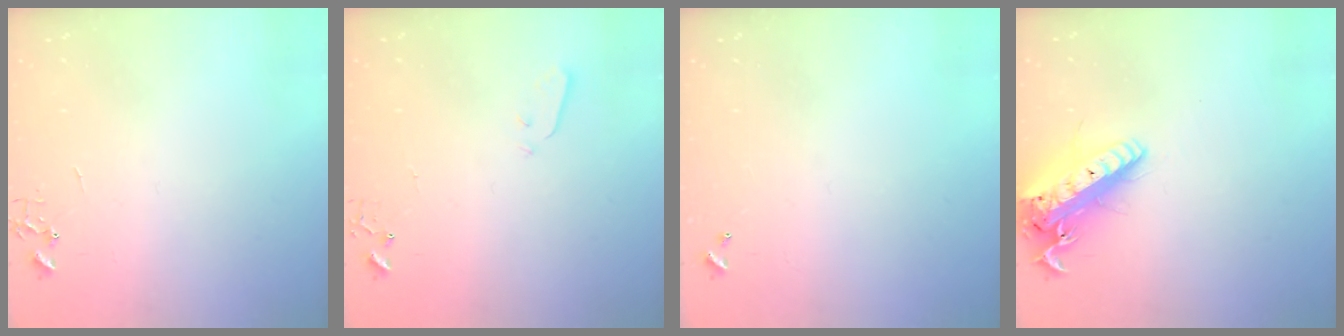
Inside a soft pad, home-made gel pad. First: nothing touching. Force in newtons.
{"total": 3.0, "press": 3.0, "slide": 0.3}
{"total": 0.0}
{"total": 19.8, "press": 19.4, "slide": 4.0}